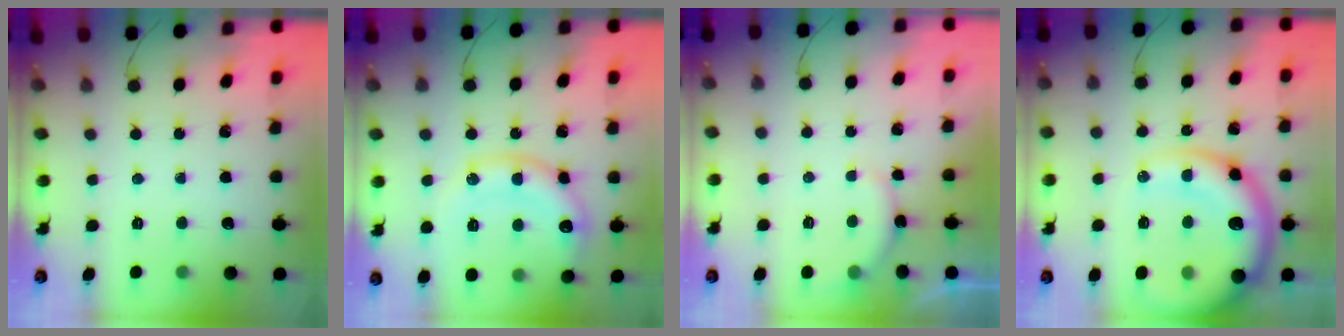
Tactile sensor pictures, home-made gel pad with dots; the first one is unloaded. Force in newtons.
{"total": 14.9, "press": 14.9, "slide": 1.2}
{"total": 5.2, "press": 5.1, "slide": 0.9}
{"total": 19.0, "press": 18.5, "slide": 4.3}